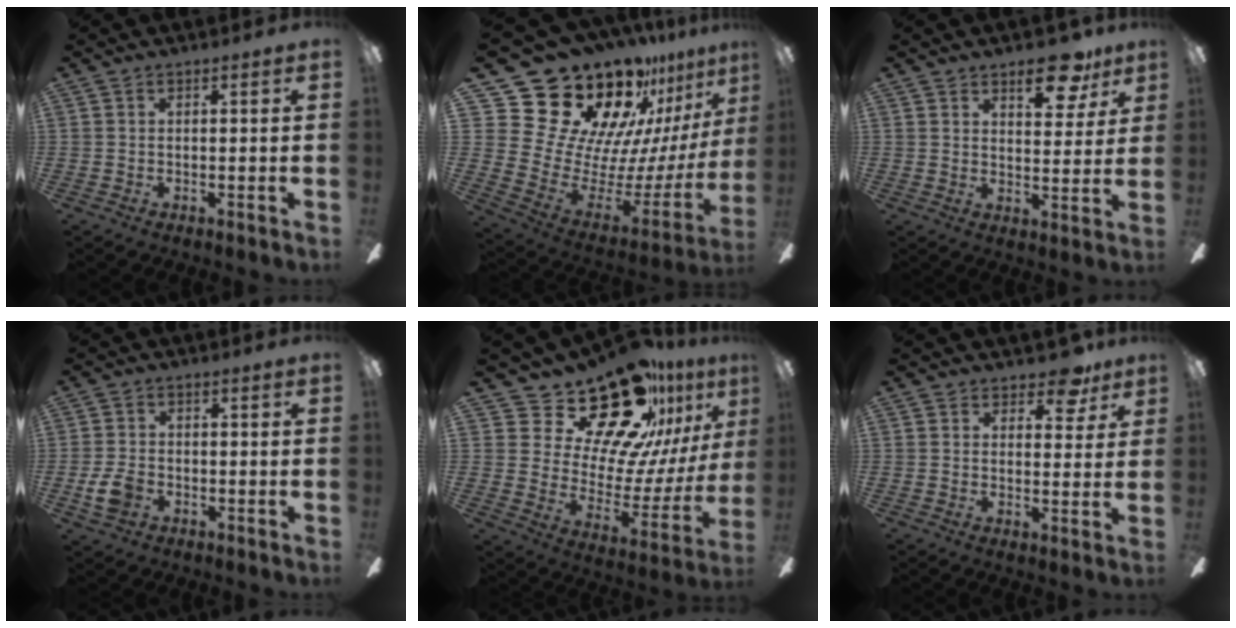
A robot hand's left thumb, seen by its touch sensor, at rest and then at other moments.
{"total": 28.3, "force": [19.5, 15.5, 13.5], "torque": [-0.212, -0.180, 0.400]}
{"total": 11.4, "force": [7.5, 5.1, 6.9], "torque": [-0.072, -0.036, 0.122]}
{"total": 6.1, "force": [-2.2, 4.1, 3.8], "torque": [-0.084, 0.009, -0.041]}
{"total": 24.6, "force": [19.2, 10.2, 11.6], "torque": [-0.172, -0.137, 0.339]}
{"total": 7.0, "force": [5.1, 3.5, 3.4], "torque": [-0.031, -0.022, 0.085]}